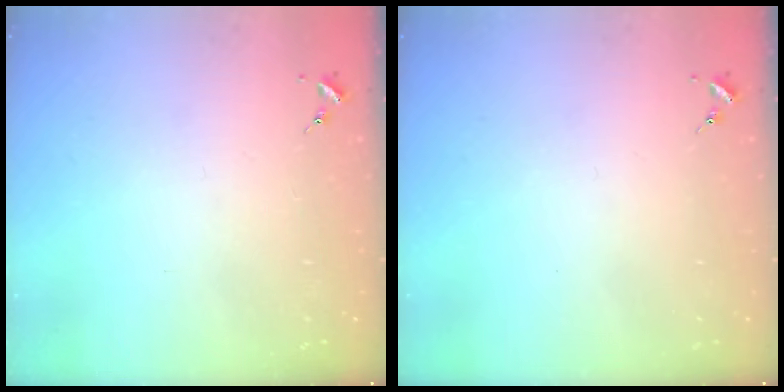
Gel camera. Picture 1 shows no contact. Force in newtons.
{"total": 0.0}